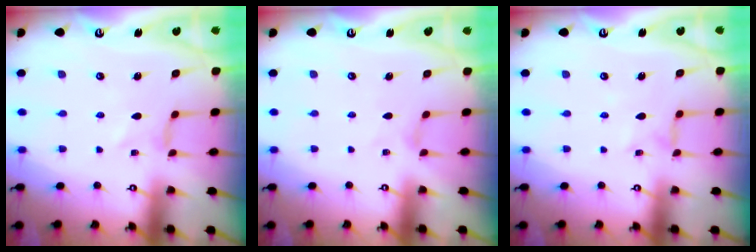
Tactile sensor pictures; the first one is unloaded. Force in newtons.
{"total": 0.0}
{"total": 1.9, "press": 1.9, "slide": 0.3}